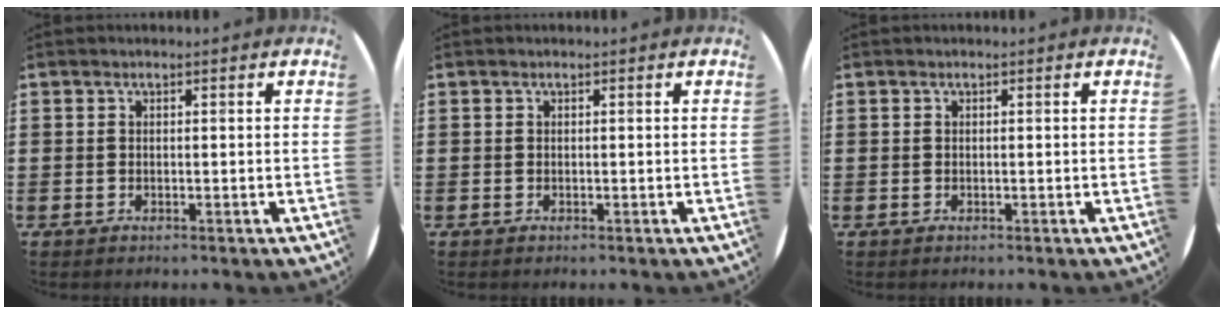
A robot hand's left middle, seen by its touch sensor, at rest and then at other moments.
{"total": 0.0}
{"total": 0.0}